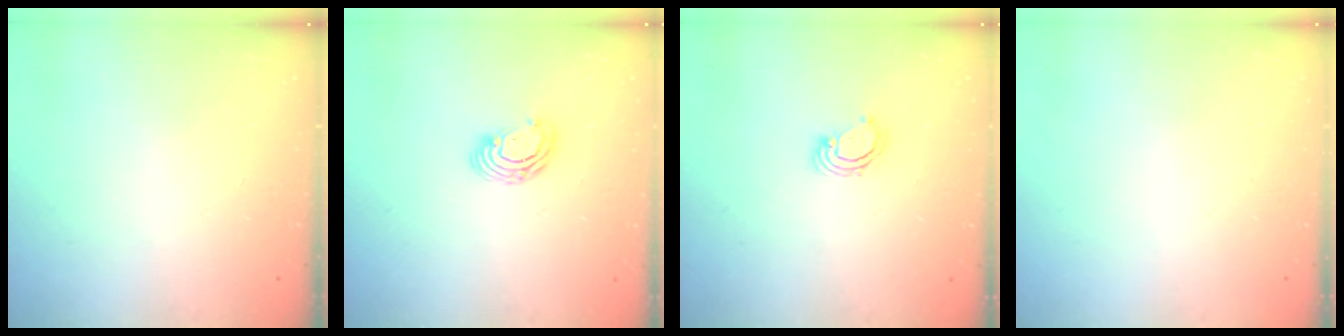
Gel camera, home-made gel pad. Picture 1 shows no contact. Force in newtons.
{"total": 6.2, "press": 6.2, "slide": 0.5}
{"total": 3.5, "press": 3.5, "slide": 0.2}
{"total": 0.0}